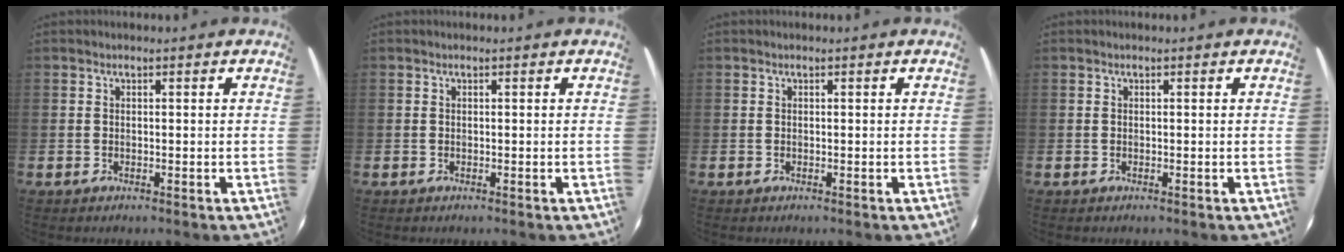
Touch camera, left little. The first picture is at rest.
{"total": 0.0}
{"total": 0.0}
{"total": 0.0}